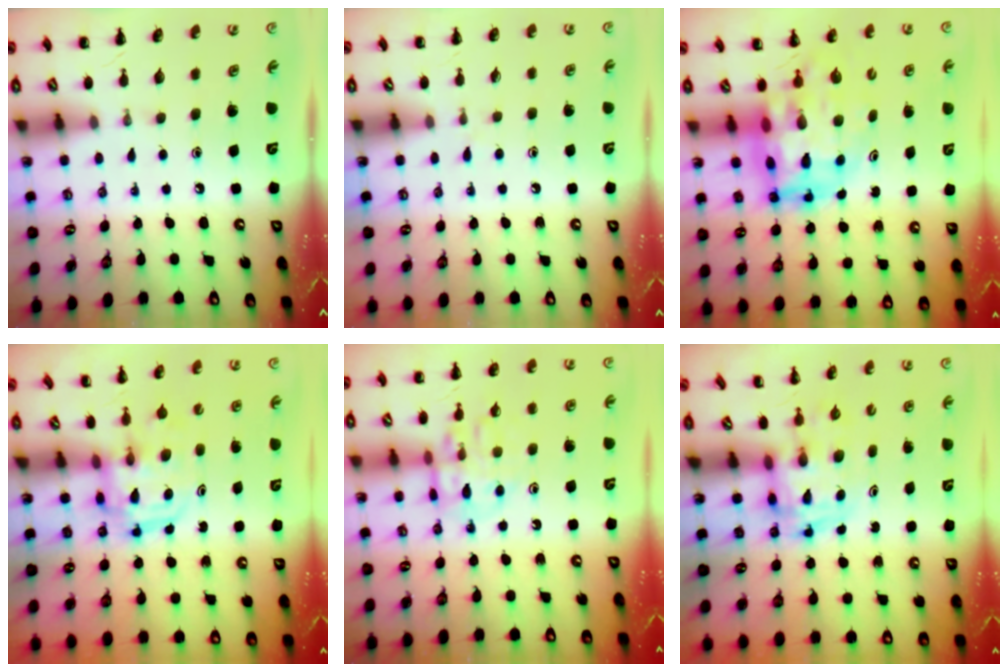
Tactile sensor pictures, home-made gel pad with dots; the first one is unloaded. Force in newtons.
{"total": 3.6, "press": 3.2, "slide": 1.6}
{"total": 11.9, "press": 11.3, "slide": 3.6}
{"total": 2.9, "press": 2.9, "slide": 0.3}
{"total": 11.9, "press": 11.8, "slide": 1.3}
{"total": 3.6, "press": 3.5, "slide": 0.6}